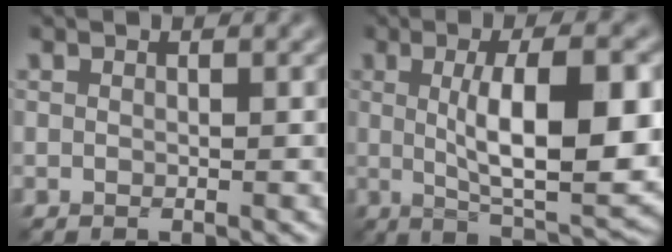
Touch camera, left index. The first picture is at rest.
{"total": 10.2, "force": [0.7, 2.9, 9.7], "torque": [-0.142, 0.002, 0.015]}